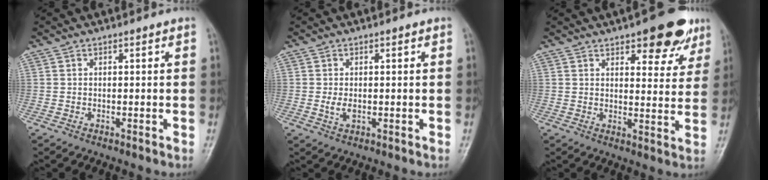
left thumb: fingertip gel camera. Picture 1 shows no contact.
{"total": 2.2, "force": [0.0, 1.3, 1.8], "torque": [-0.038, -0.006, -0.001]}
{"total": 11.4, "force": [6.9, 4.7, 7.7], "torque": [-0.057, -0.030, 0.088]}